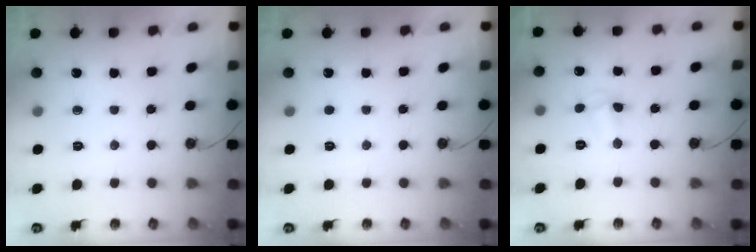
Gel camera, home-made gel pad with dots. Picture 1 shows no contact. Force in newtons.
{"total": 0.0}
{"total": 2.9, "press": 2.9, "slide": 0.3}